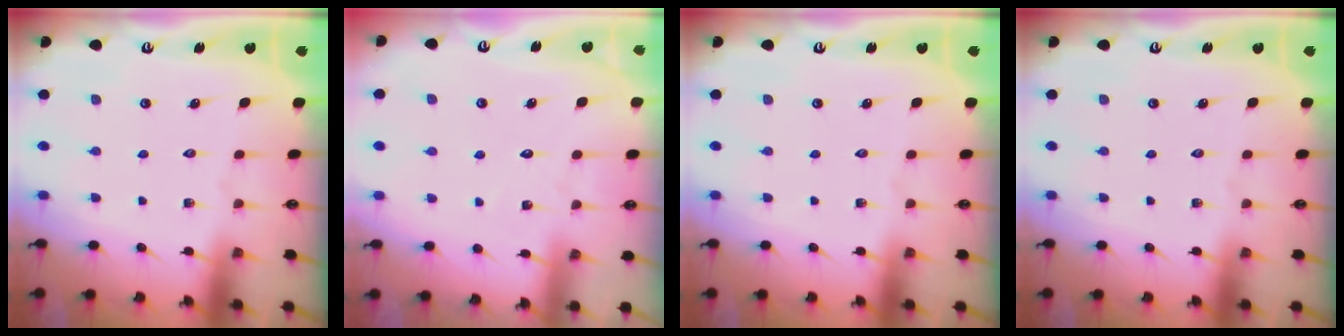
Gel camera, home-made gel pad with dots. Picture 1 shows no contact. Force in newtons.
{"total": 3.7, "press": 3.7, "slide": 0.4}
{"total": 0.0}
{"total": 0.0}